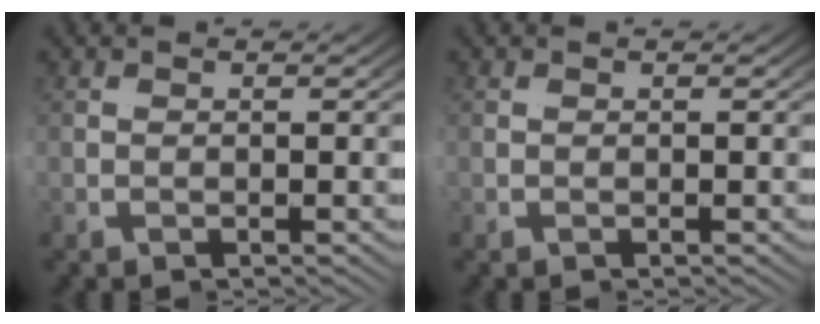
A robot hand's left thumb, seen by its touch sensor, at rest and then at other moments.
{"total": 0.0}